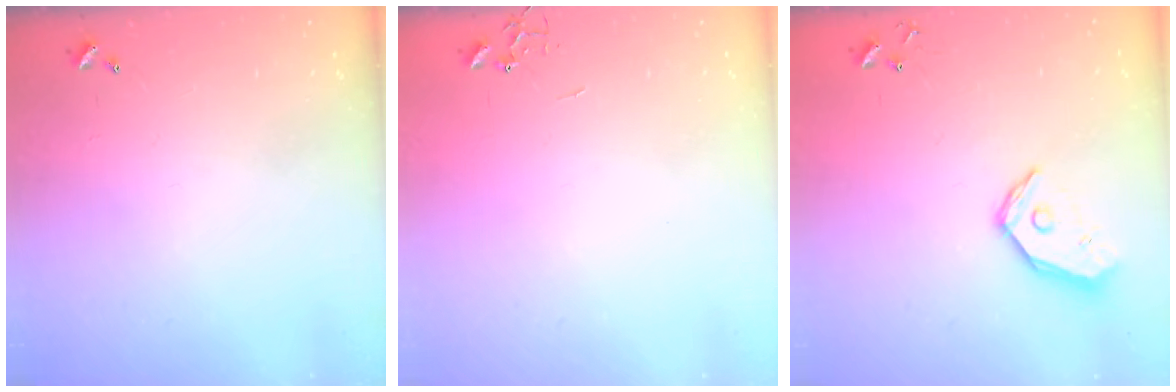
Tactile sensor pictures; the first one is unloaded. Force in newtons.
{"total": 0.0}
{"total": 12.3, "press": 12.1, "slide": 1.9}